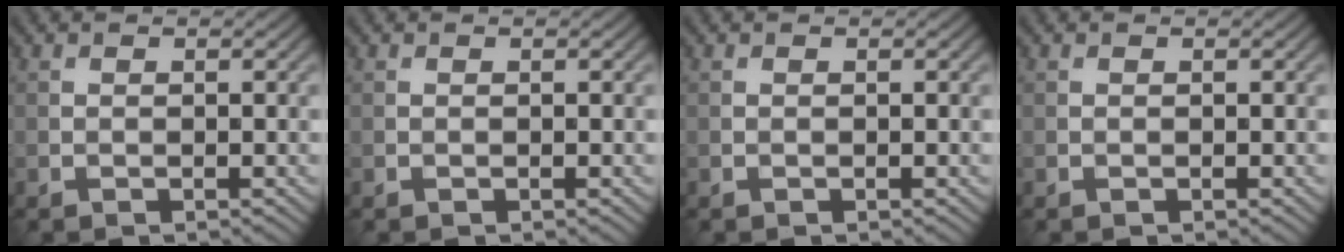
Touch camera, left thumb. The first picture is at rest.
{"total": 0.0}
{"total": 0.0}
{"total": 0.0}